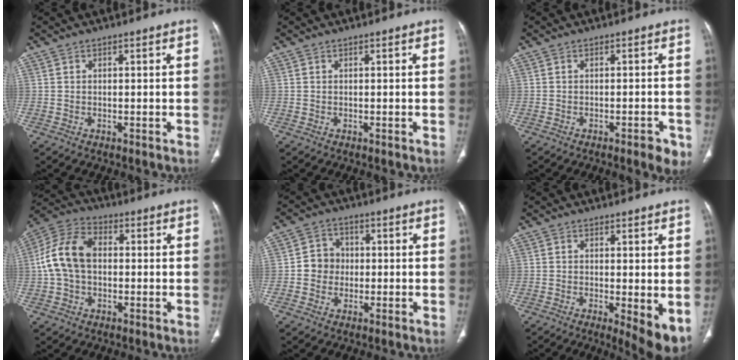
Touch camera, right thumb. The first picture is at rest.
{"total": 0.0}
{"total": 3.6, "force": [-1.9, 1.1, 2.9], "torque": [-0.033, 0.005, -0.021]}
{"total": 11.8, "force": [0.3, 8.1, 8.6], "torque": [-0.169, 0.032, -0.003]}
{"total": 5.3, "force": [-0.3, 4.9, 1.9], "torque": [-0.005, 0.013, -0.014]}
{"total": 6.7, "force": [-1.0, 1.9, 6.4], "torque": [-0.096, -0.022, -0.014]}